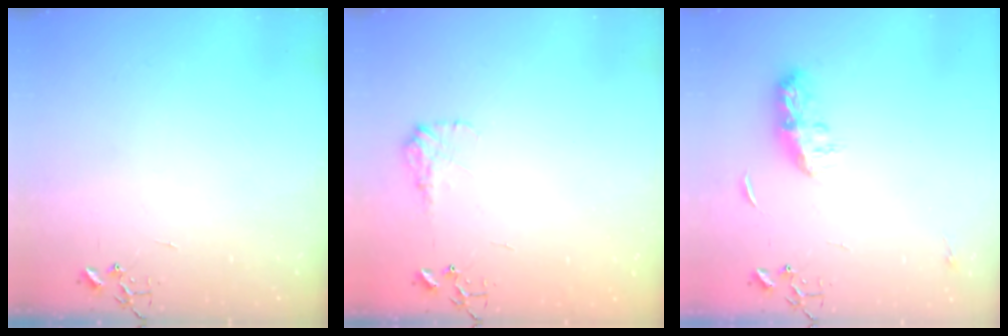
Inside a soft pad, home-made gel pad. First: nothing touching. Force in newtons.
{"total": 9.6, "press": 9.6, "slide": 0.3}
{"total": 9.4, "press": 9.4, "slide": 0.3}